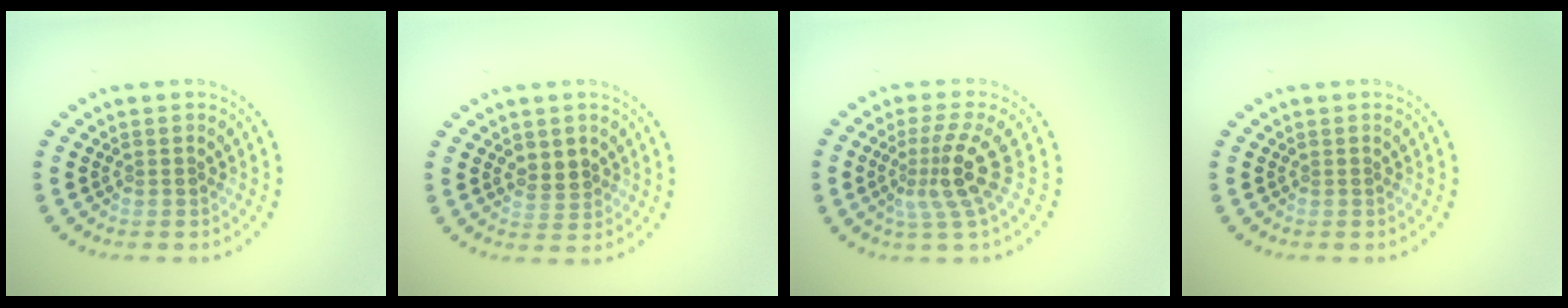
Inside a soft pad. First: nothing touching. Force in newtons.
{"total": 1.8, "press": 1.7, "slide": 0.6}
{"total": 3.8, "press": 2.6, "slide": 2.8}
{"total": 0.0}